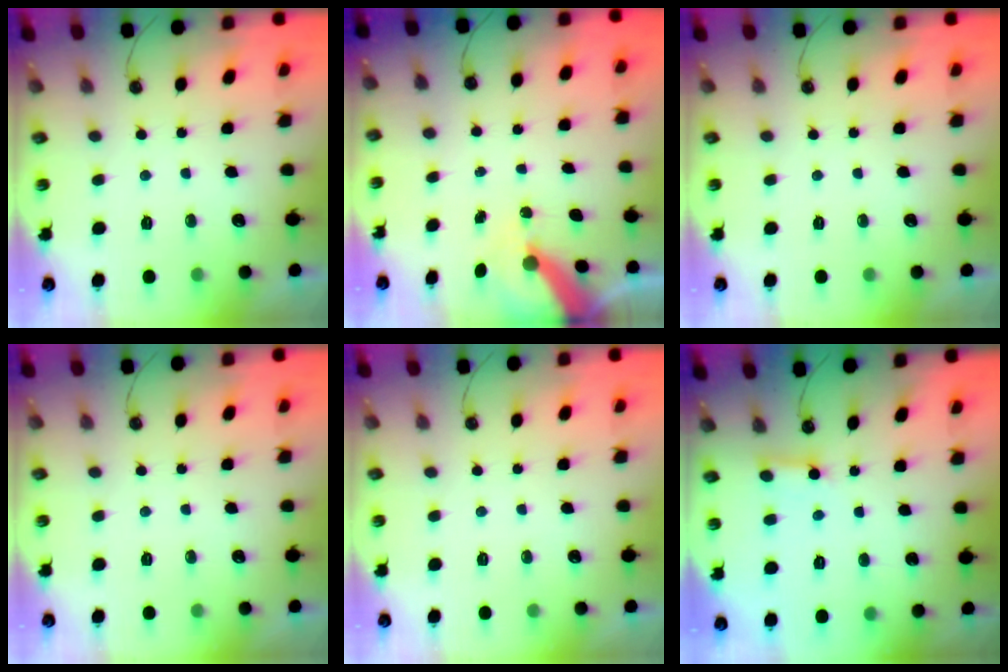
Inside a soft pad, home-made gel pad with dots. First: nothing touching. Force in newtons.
{"total": 8.3, "press": 8.3, "slide": 0.7}
{"total": 0.0}
{"total": 0.0}
{"total": 0.0}
{"total": 2.5, "press": 2.5, "slide": 0.2}